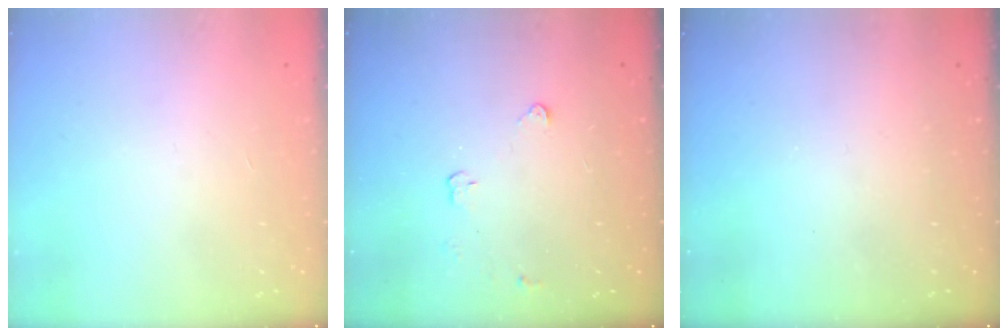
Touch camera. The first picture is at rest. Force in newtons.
{"total": 2.9, "press": 2.9, "slide": 0.4}
{"total": 0.0}